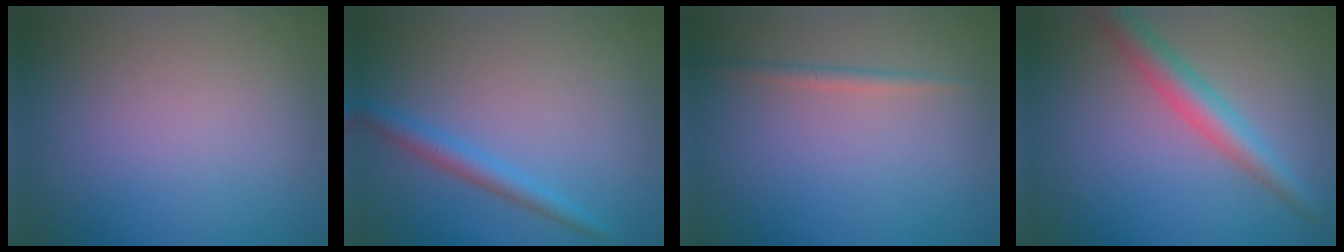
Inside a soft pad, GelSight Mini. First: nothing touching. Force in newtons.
{"total": 2.3, "press": 2.3, "slide": 0.1}
{"total": 1.1, "press": 1.1, "slide": 0.1}
{"total": 3.7, "press": 3.7, "slide": 0.1}